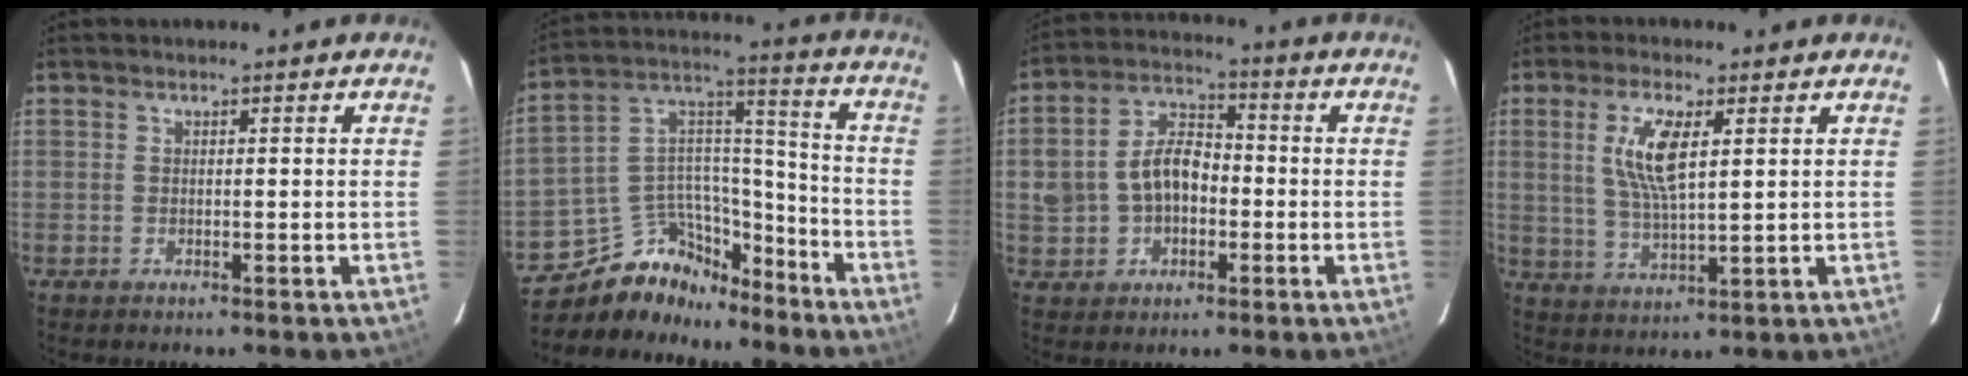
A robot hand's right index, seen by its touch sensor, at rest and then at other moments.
{"total": 16.2, "force": [-12.8, 8.5, 5.0], "torque": [-0.107, 0.073, -0.208]}
{"total": 10.3, "force": [-1.3, 7.5, 6.9], "torque": [-0.145, 0.024, -0.014]}
{"total": 8.7, "force": [2.6, 2.5, 7.8], "torque": [-0.154, 0.000, 0.056]}